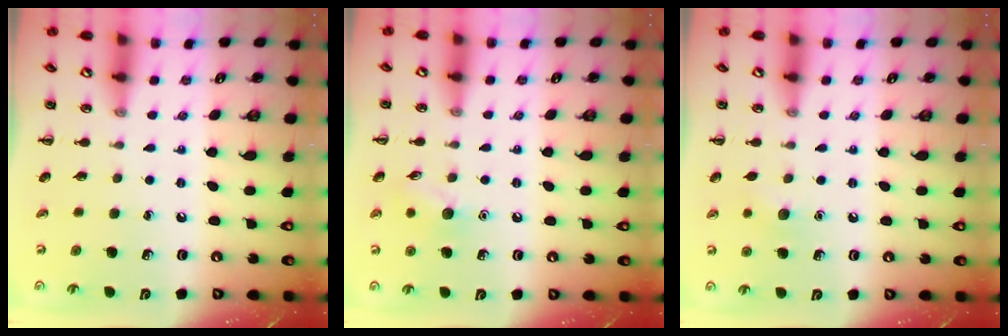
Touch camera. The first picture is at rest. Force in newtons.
{"total": 7.9, "press": 7.8, "slide": 1.7}
{"total": 5.7, "press": 5.6, "slide": 1.2}